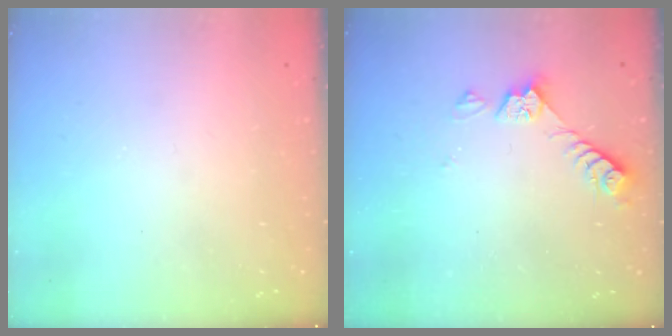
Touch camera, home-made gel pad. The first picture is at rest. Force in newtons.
{"total": 4.9, "press": 4.8, "slide": 0.6}